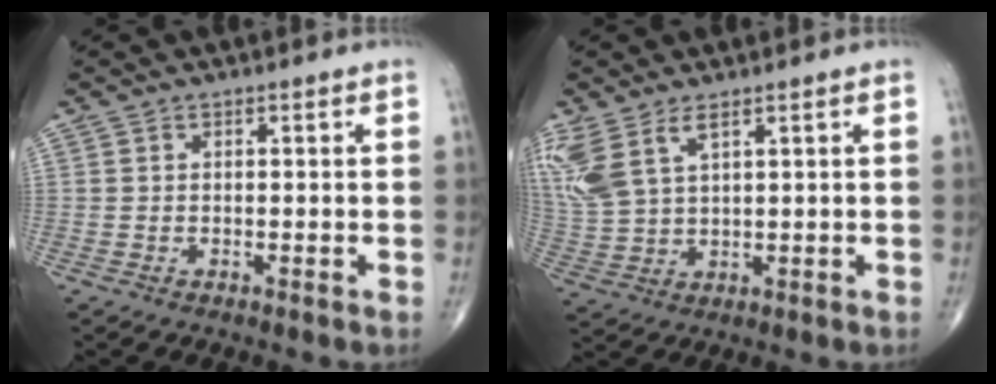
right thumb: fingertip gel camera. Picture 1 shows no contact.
{"total": 9.6, "force": [5.1, 4.2, 6.9], "torque": [-0.173, -0.006, 0.115]}